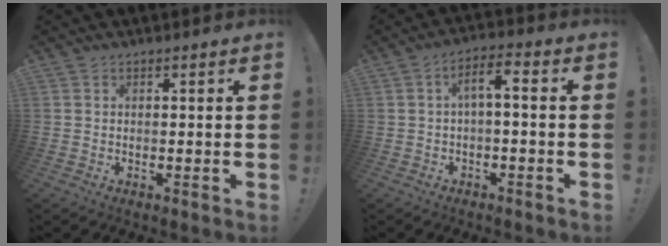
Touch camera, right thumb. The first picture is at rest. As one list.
[{"total": 5.6, "force": [-1.1, 2.0, 5.1], "torque": [-0.084, 0.009, -0.022]}]